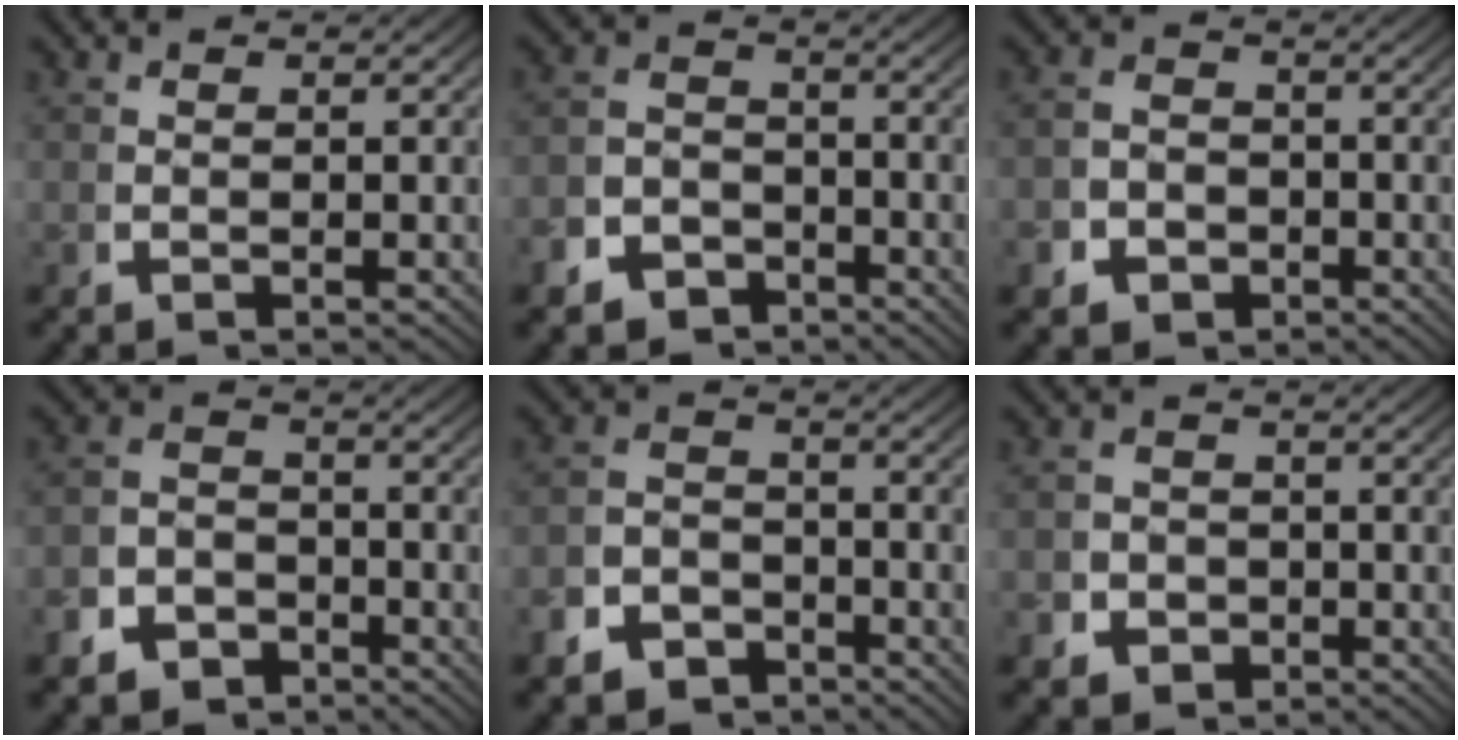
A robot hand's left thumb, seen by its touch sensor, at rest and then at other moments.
{"total": 6.7, "force": [-4.2, 4.9, 1.5], "torque": [-0.009, -0.028, -0.071]}
{"total": 5.0, "force": [-2.2, 4.1, 1.7], "torque": [-0.029, -0.020, -0.034]}
{"total": 6.2, "force": [-3.9, 4.7, 1.5], "torque": [-0.010, -0.026, -0.065]}
{"total": 6.2, "force": [-4.1, 4.4, 1.4], "torque": [-0.009, -0.026, -0.068]}
{"total": 4.7, "force": [-1.7, 4.0, 1.7], "torque": [-0.029, -0.020, -0.025]}